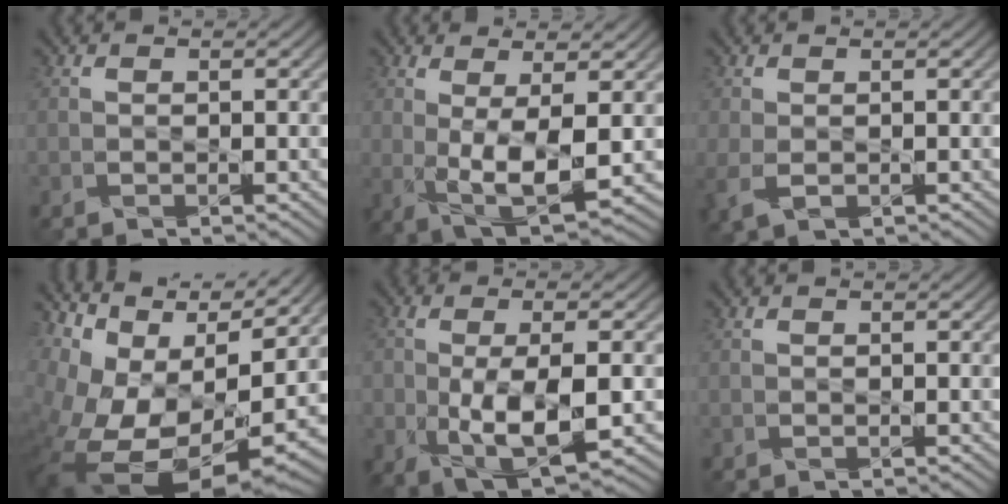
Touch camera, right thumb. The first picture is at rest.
{"total": 7.4, "force": [0.1, 2.2, 7.1], "torque": [-0.140, -0.006, 0.006]}
{"total": 3.1, "force": [-0.6, 1.9, 2.3], "torque": [-0.068, -0.010, -0.010]}
{"total": 16.3, "force": [-0.1, 9.3, 13.4], "torque": [-0.244, -0.003, 0.041]}
{"total": 10.3, "force": [-1.9, 4.7, 8.9], "torque": [-0.183, -0.020, -0.023]}
{"total": 0.0}